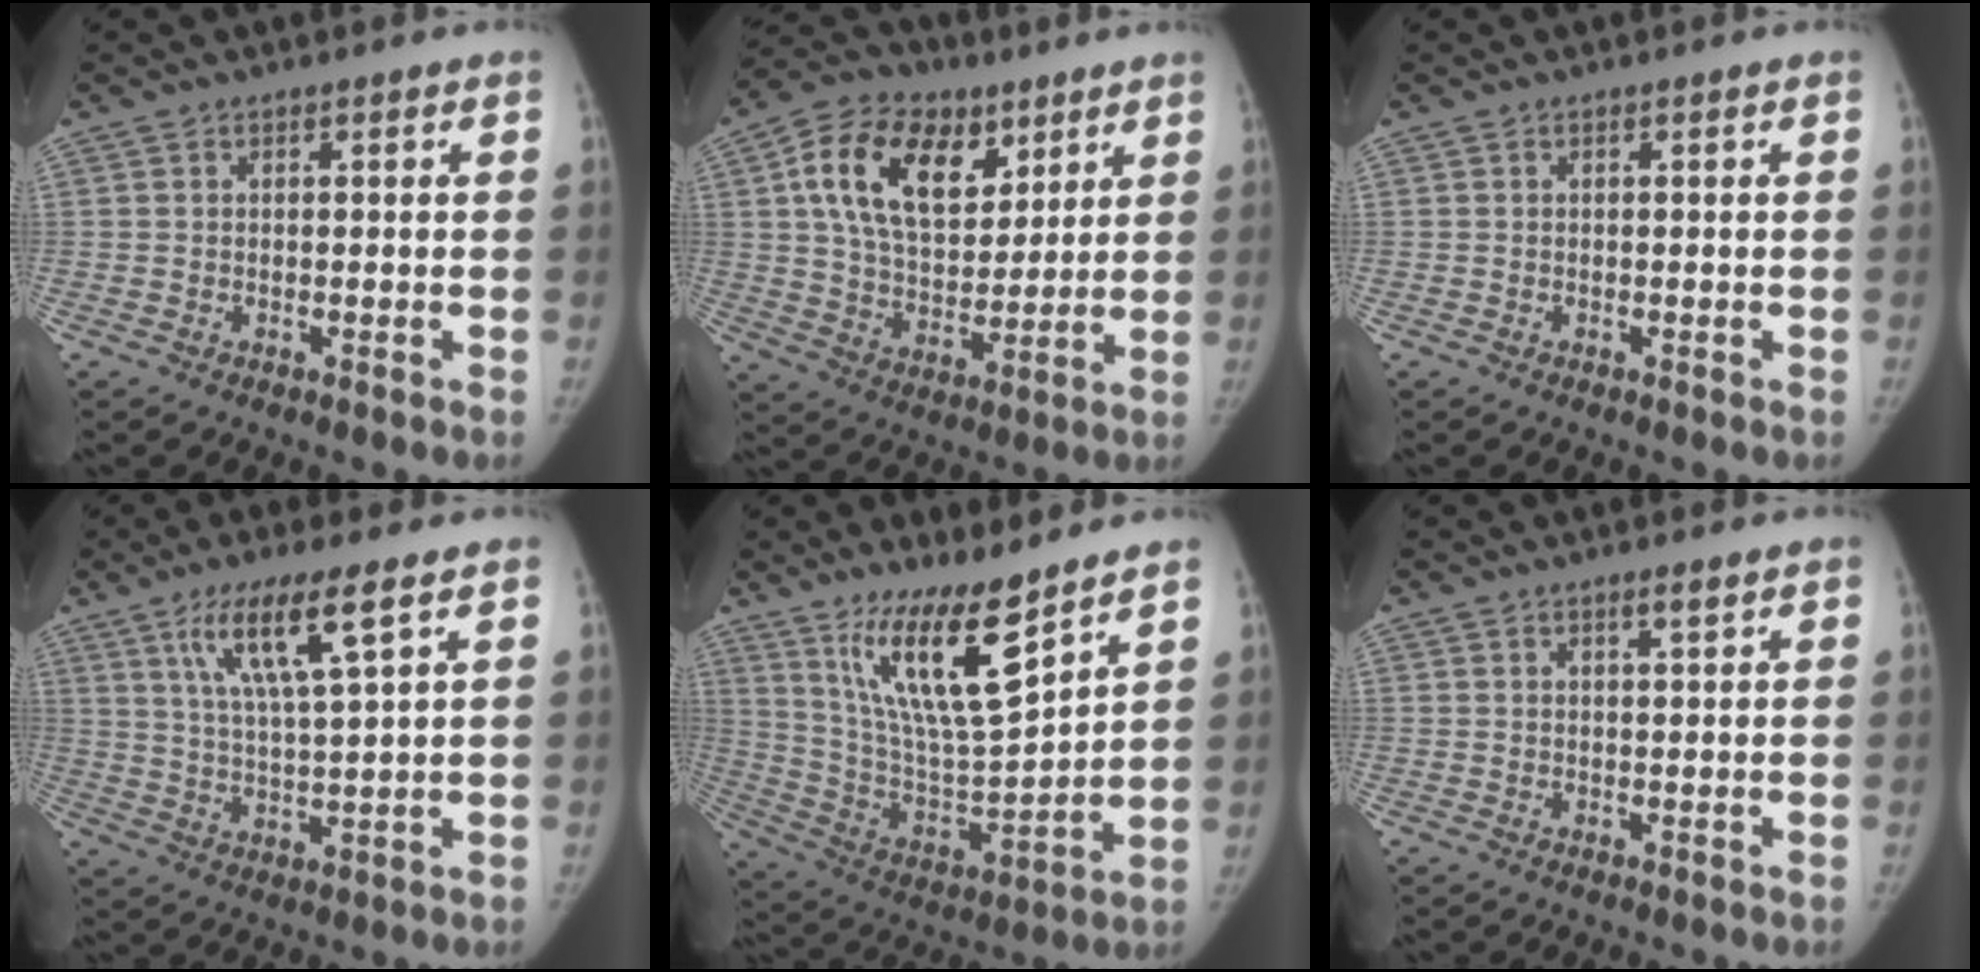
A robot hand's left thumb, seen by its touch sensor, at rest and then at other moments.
{"total": 18.2, "force": [7.6, 11.5, 12.0], "torque": [-0.178, -0.020, 0.135]}
{"total": 0.0}
{"total": 10.8, "force": [5.5, 1.4, 9.2], "torque": [-0.180, -0.022, 0.108]}
{"total": 16.8, "force": [11.0, 3.5, 12.3], "torque": [-0.200, -0.074, 0.218]}
{"total": 1.6, "force": [1.0, 0.2, 1.2], "torque": [-0.019, -0.007, 0.019]}